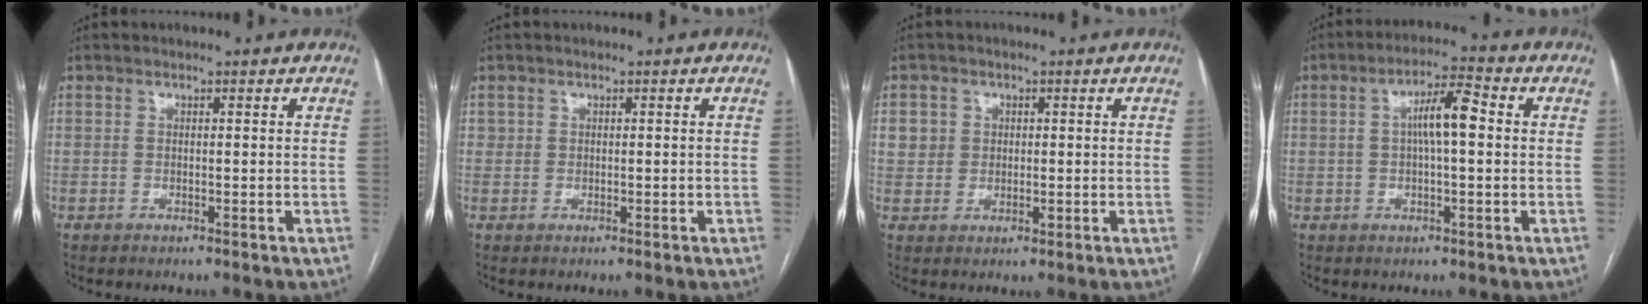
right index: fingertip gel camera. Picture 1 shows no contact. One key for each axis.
{"total": 1.0, "fx": 0.2, "fy": 1.0, "fz": 0.3, "tx": -0.005, "ty": 0.010, "tz": 0.008}
{"total": 3.6, "fx": 0.9, "fy": 3.4, "fz": 0.6, "tx": -0.005, "ty": 0.005, "tz": 0.019}
{"total": 6.6, "fx": 0.8, "fy": 1.4, "fz": 6.4, "tx": -0.114, "ty": 0.022, "tz": 0.012}